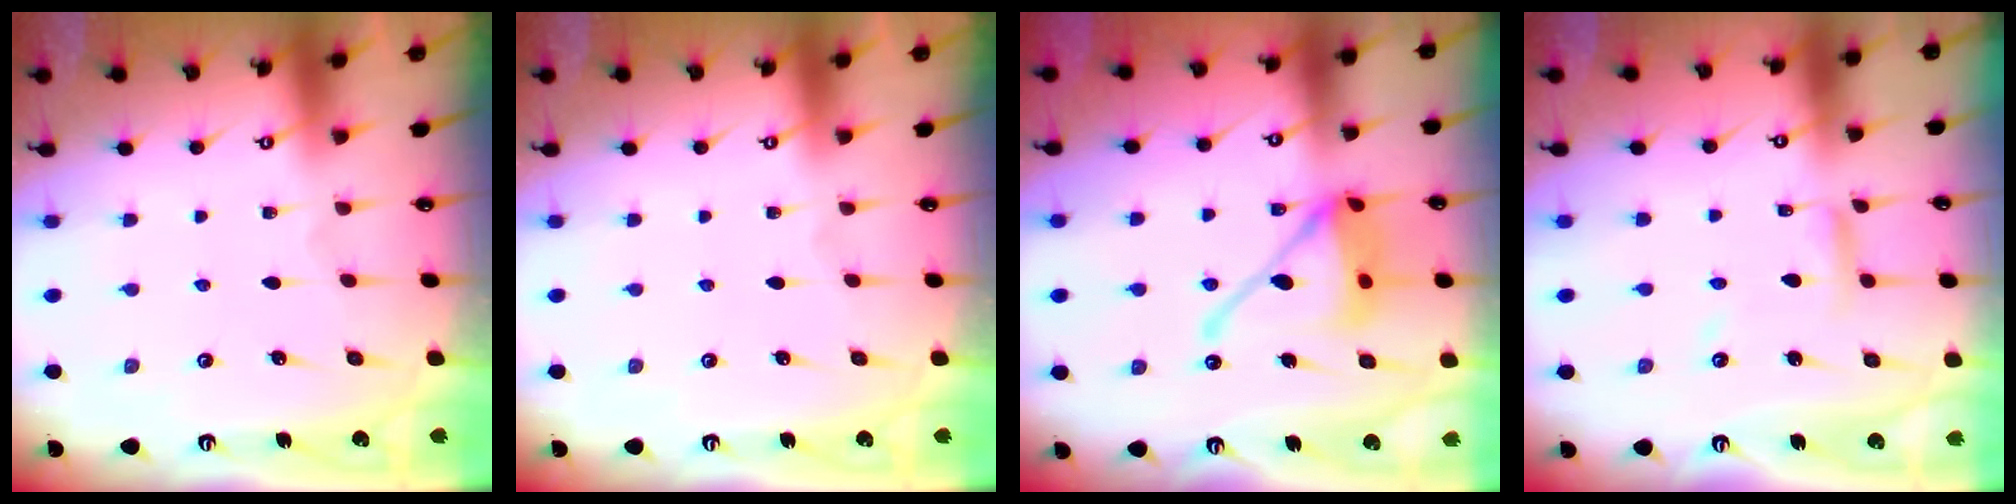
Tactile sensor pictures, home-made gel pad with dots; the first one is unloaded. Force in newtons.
{"total": 0.0}
{"total": 14.9, "press": 14.8, "slide": 2.0}
{"total": 7.5, "press": 7.5, "slide": 0.6}